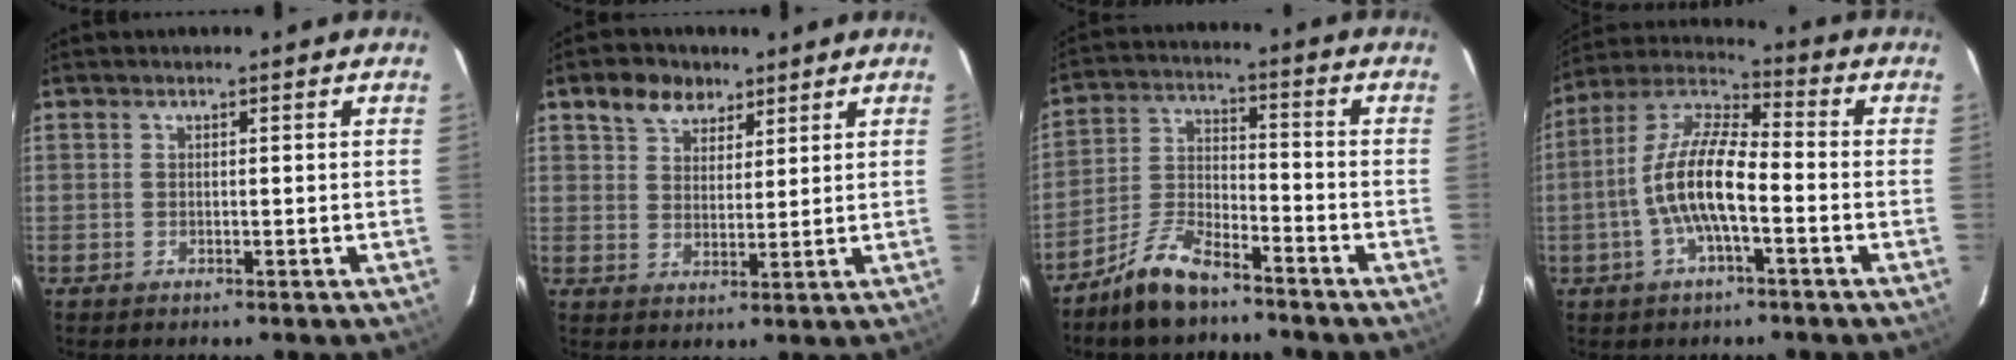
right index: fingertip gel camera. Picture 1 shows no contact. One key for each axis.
{"total": 6.7, "fx": 4.4, "fy": 4.3, "fz": 2.5, "tx": -0.047, "ty": 0.020, "tz": 0.075}
{"total": 9.3, "fx": -7.4, "fy": 2.9, "fz": 4.9, "tx": -0.115, "ty": 0.012, "tz": -0.145}
{"total": 12.1, "fx": -3.1, "fy": 3.5, "fz": 11.1, "tx": -0.229, "ty": 0.008, "tz": -0.065}